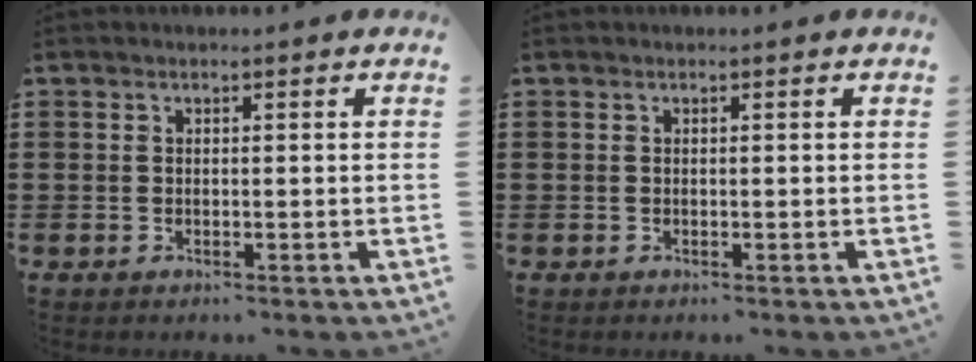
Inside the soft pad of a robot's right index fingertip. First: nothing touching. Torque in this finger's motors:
{"motor_torque": [0.00, 0.00, 0.00, 0.00]}